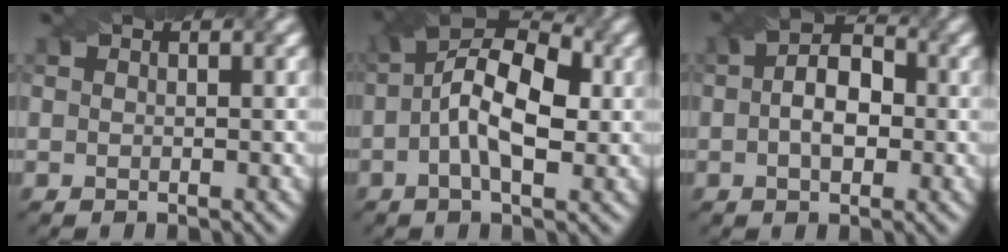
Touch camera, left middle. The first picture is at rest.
{"total": 7.4, "force": [-0.8, 3.7, 6.3], "torque": [-0.108, 0.020, -0.007]}
{"total": 4.2, "force": [-0.7, 2.8, 3.1], "torque": [-0.033, 0.011, -0.003]}